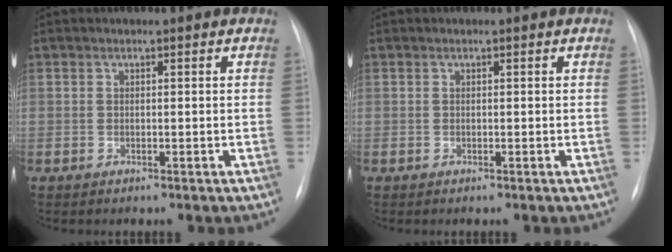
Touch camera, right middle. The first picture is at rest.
{"total": 0.0}